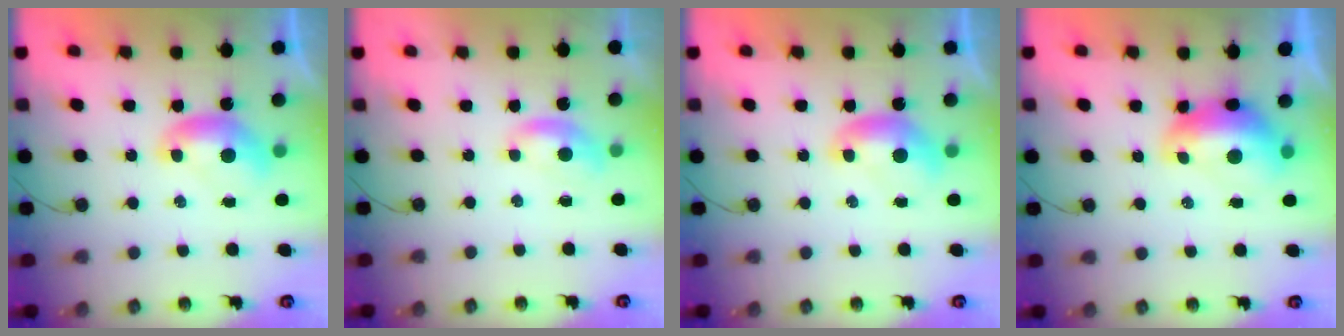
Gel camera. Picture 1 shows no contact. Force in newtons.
{"total": 0.5, "press": 0.4, "slide": 0.4}
{"total": 0.0}
{"total": 2.8, "press": 2.7, "slide": 0.7}